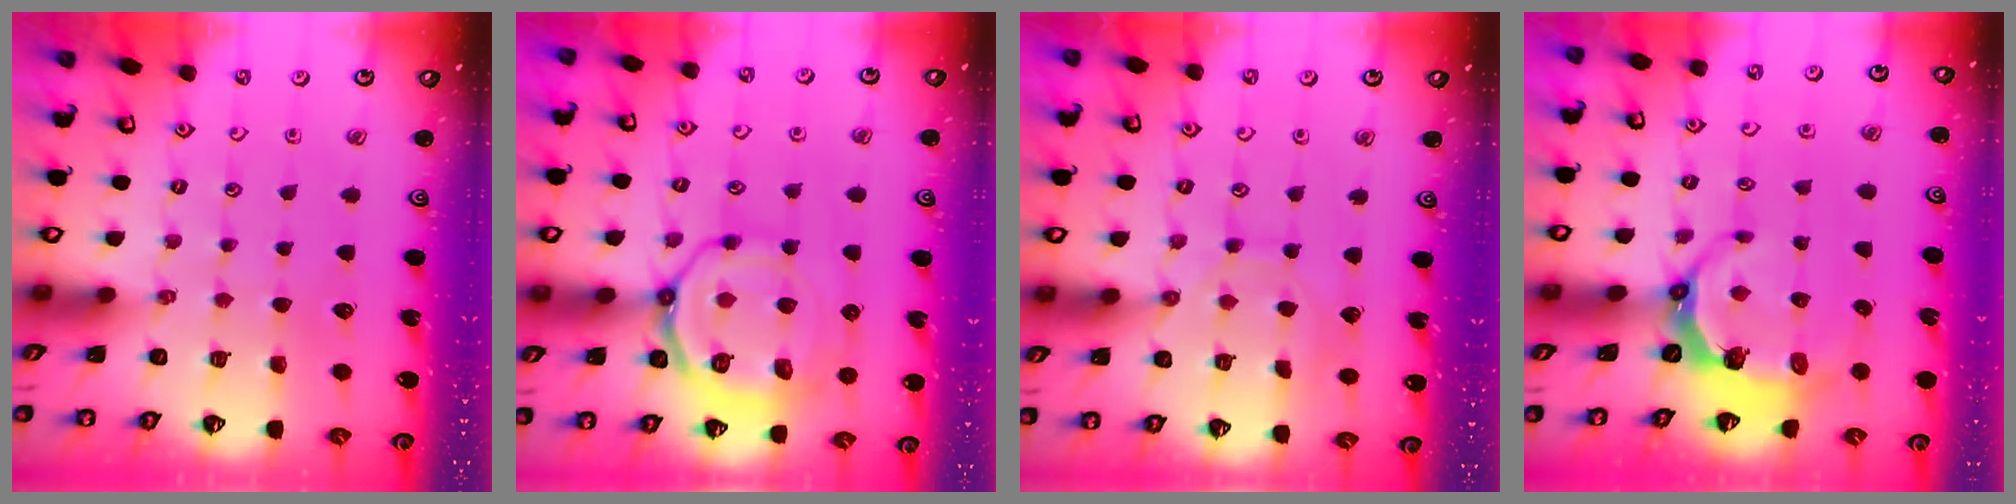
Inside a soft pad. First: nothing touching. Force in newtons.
{"total": 13.7, "press": 13.6, "slide": 1.5}
{"total": 8.0, "press": 8.0, "slide": 0.6}
{"total": 5.2, "press": 3.8, "slide": 3.5}